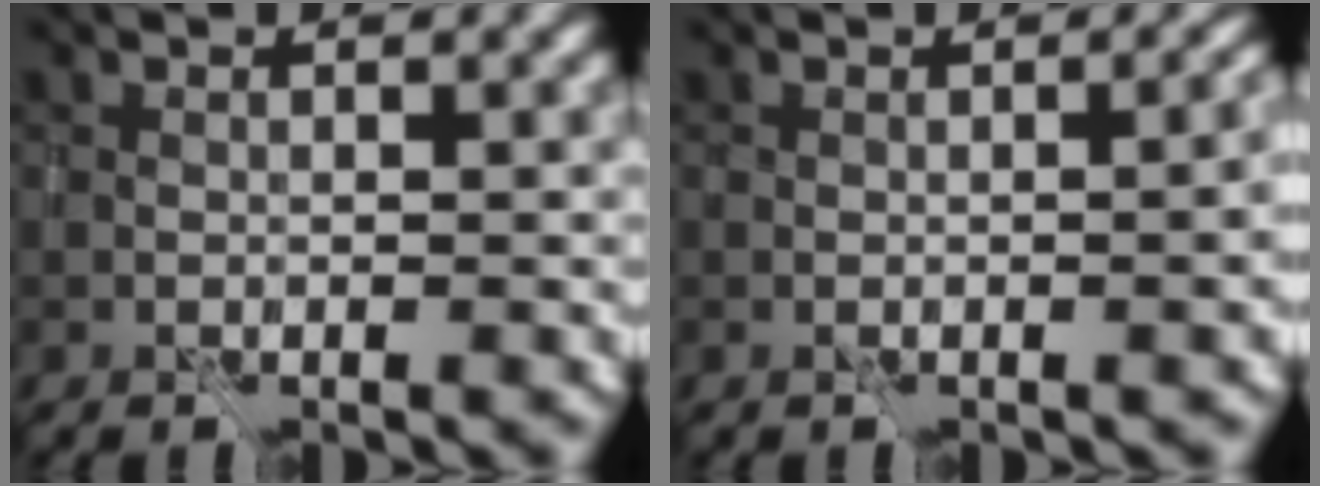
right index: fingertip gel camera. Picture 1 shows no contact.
{"total": 5.2, "force": [-0.7, 2.4, 4.6], "torque": [-0.013, 0.010, -0.004]}